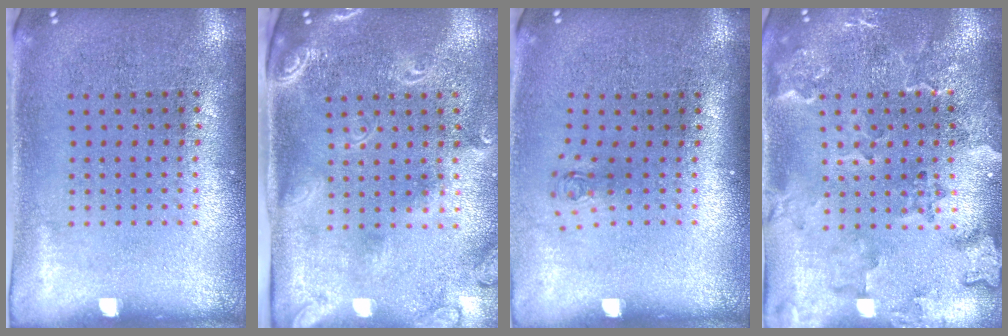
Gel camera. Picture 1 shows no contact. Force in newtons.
{"total": 2.4, "press": 1.8, "slide": 1.6}
{"total": 0.7, "press": 0.3, "slide": 0.7}
{"total": 2.4, "press": 2.2, "slide": 0.9}